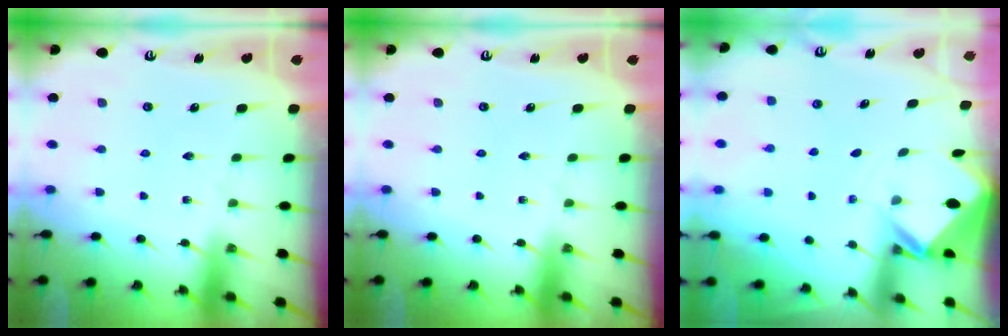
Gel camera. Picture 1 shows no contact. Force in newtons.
{"total": 0.0}
{"total": 2.7, "press": 2.7, "slide": 0.2}